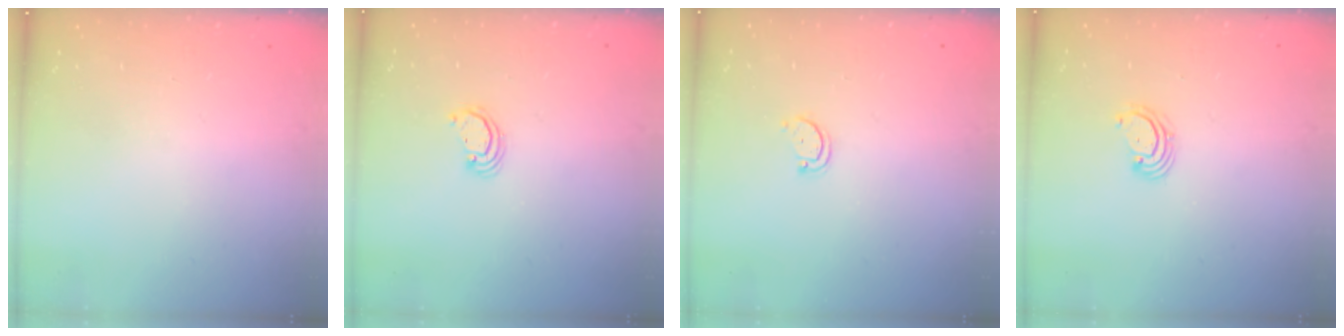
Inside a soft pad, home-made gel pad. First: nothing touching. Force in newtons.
{"total": 2.3, "press": 2.3, "slide": 0.3}
{"total": 2.9, "press": 2.9, "slide": 0.4}
{"total": 2.6, "press": 2.6, "slide": 0.3}